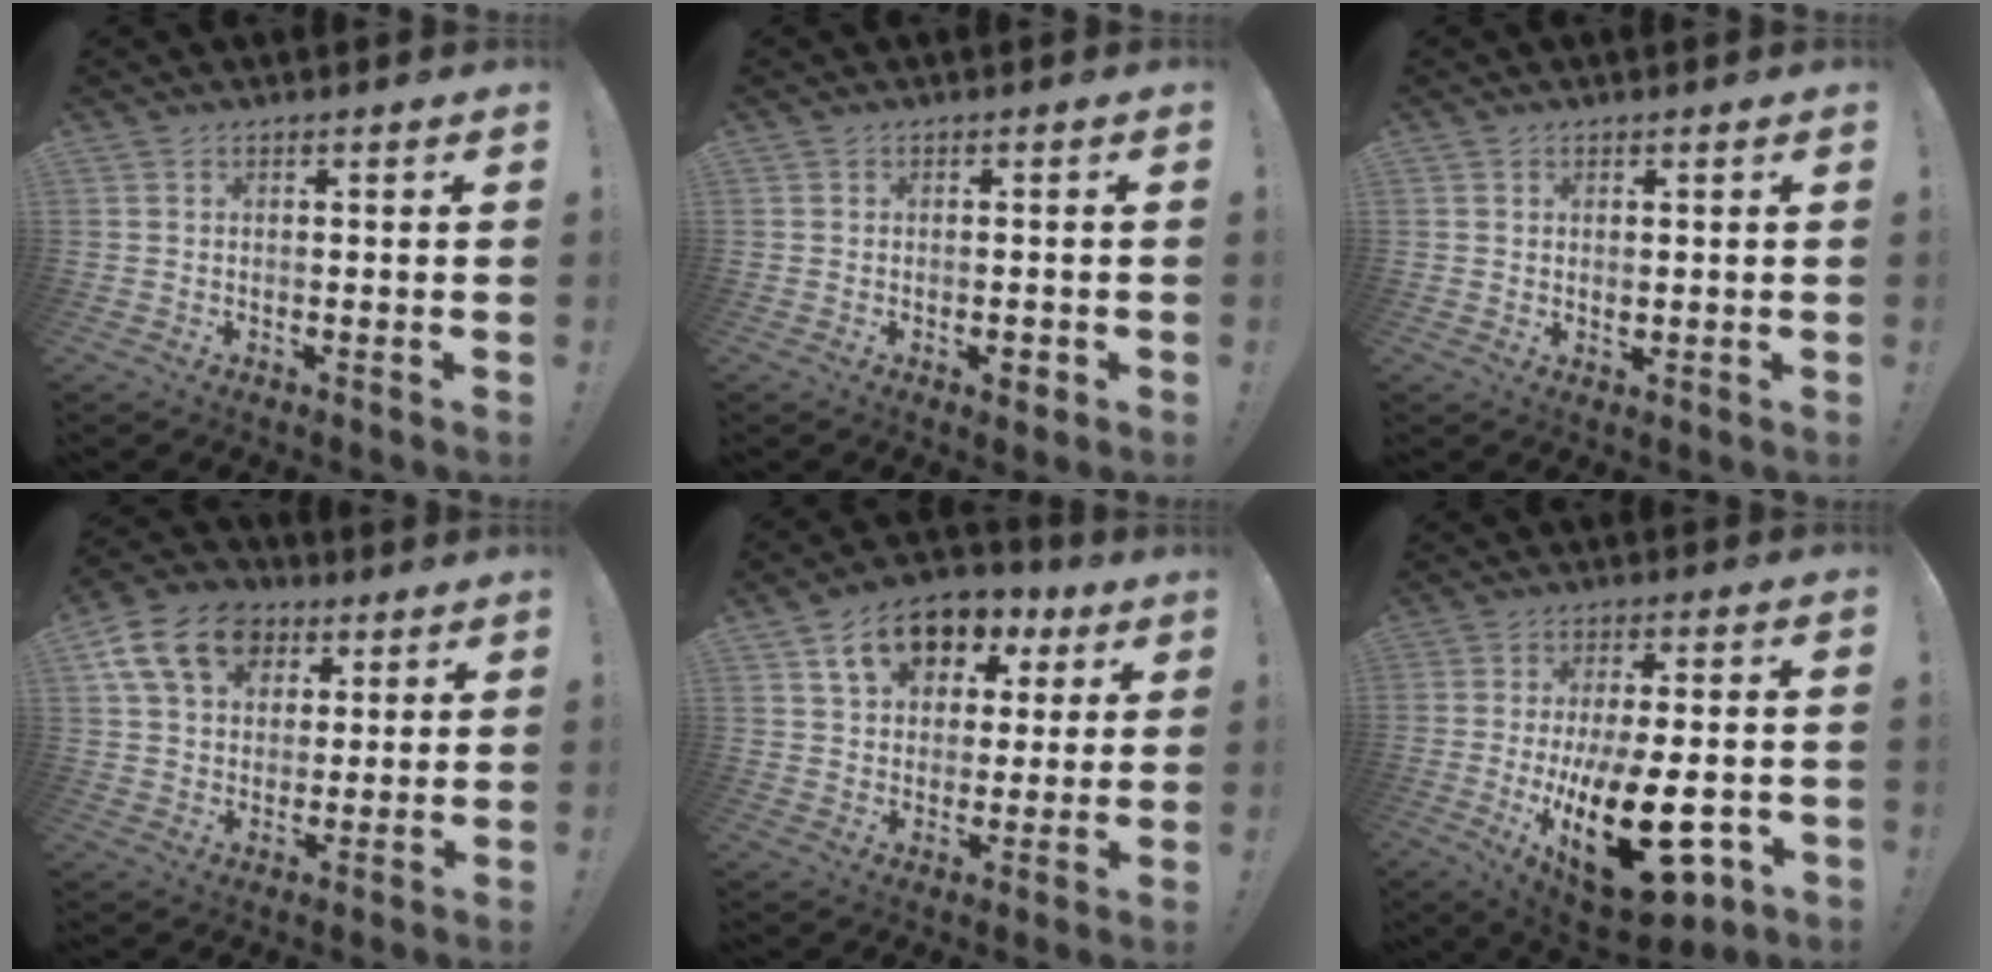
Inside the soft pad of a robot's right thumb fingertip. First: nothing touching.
{"total": 2.0, "force": [-1.0, 1.1, 1.4], "torque": [-0.012, 0.002, -0.017]}
{"total": 1.2, "force": [0.5, 0.9, 0.6], "torque": [-0.004, -0.003, 0.007]}
{"total": 16.2, "force": [7.1, 12.1, 8.2], "torque": [-0.122, -0.023, 0.137]}
{"total": 13.4, "force": [6.4, 9.7, 6.7], "torque": [-0.094, -0.024, 0.121]}
{"total": 25.2, "force": [-5.8, 10.8, 22.0], "torque": [-0.347, 0.016, -0.077]}